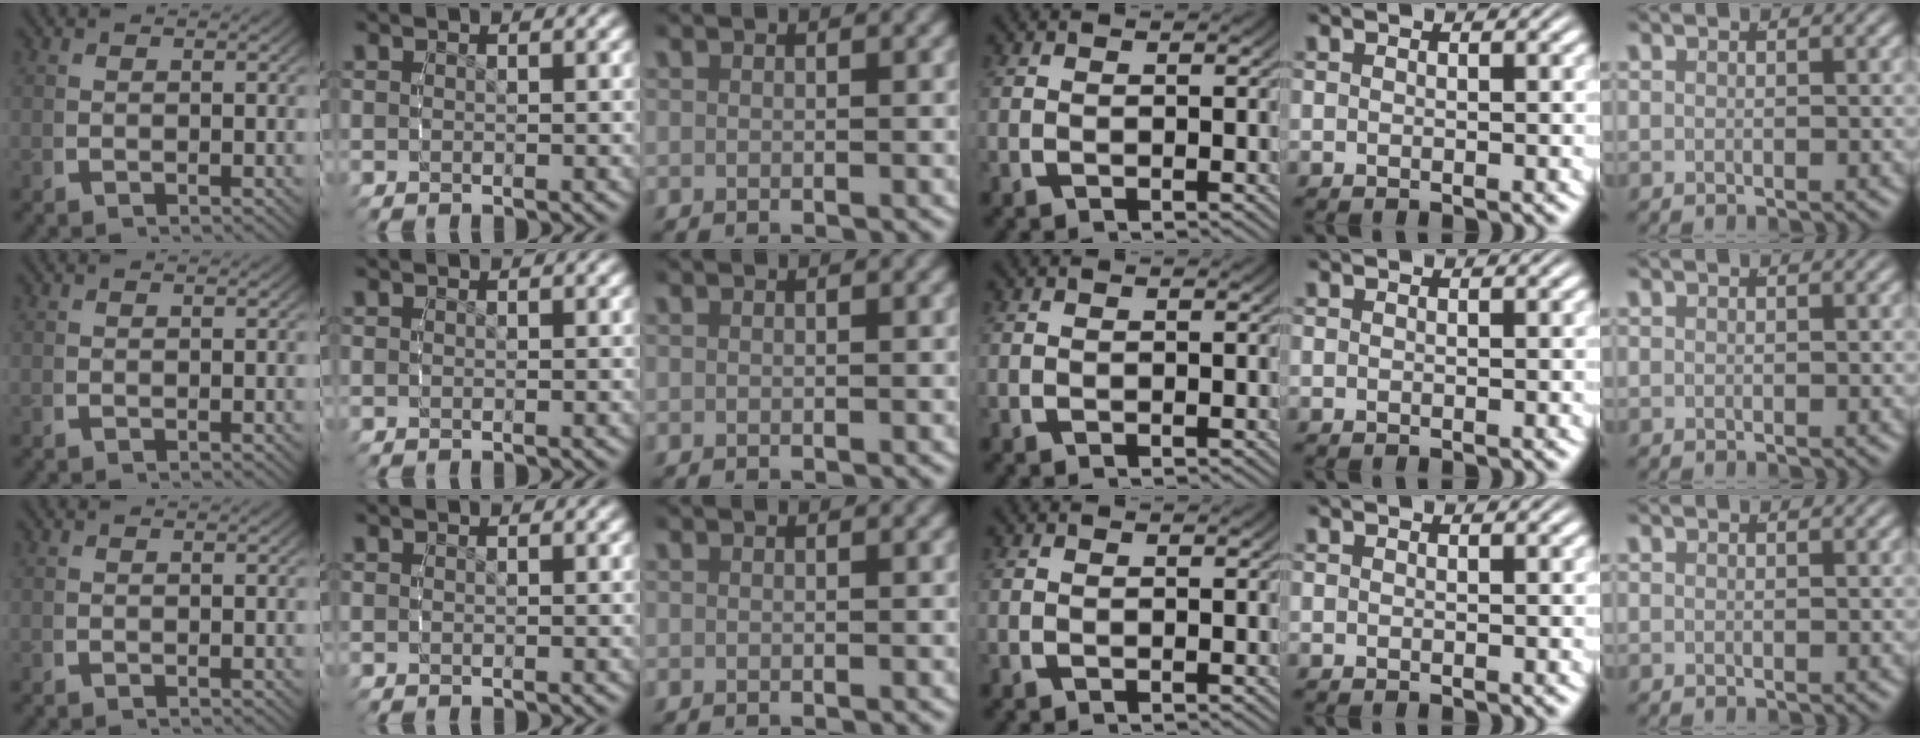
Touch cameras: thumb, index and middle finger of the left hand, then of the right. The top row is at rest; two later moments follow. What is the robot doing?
{"motion": "reach", "object": "measuring cup"}